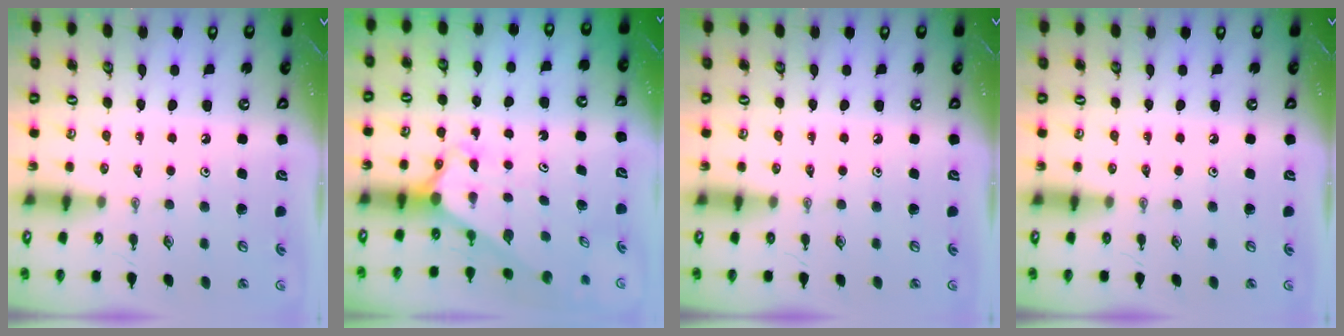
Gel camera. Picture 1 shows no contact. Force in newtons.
{"total": 2.7, "press": 2.7, "slide": 0.1}
{"total": 0.0}
{"total": 0.0}